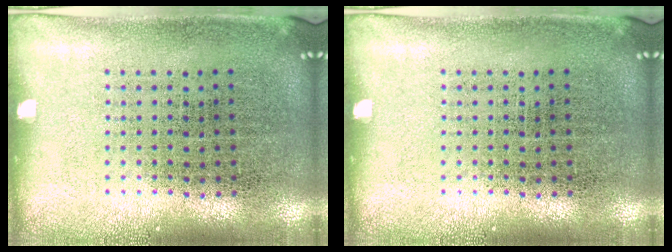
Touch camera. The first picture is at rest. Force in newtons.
{"total": 0.0}